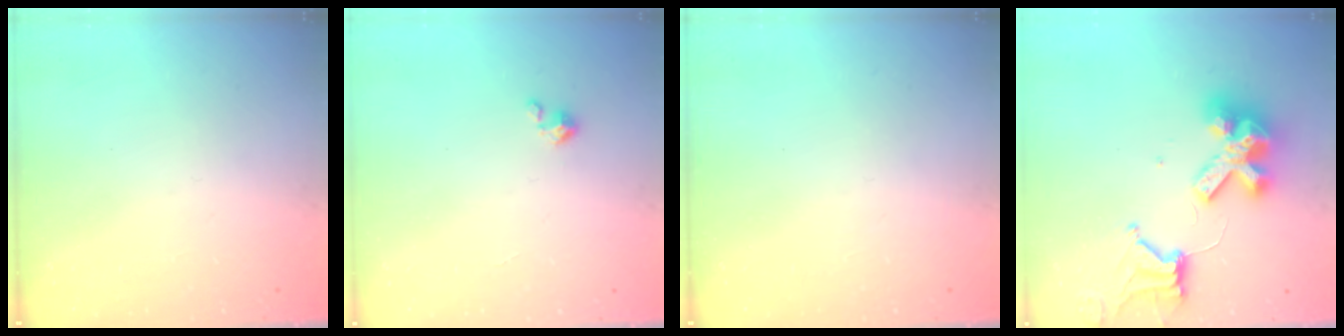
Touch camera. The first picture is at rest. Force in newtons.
{"total": 2.5, "press": 2.5, "slide": 0.3}
{"total": 0.0}
{"total": 13.4, "press": 13.3, "slide": 1.6}